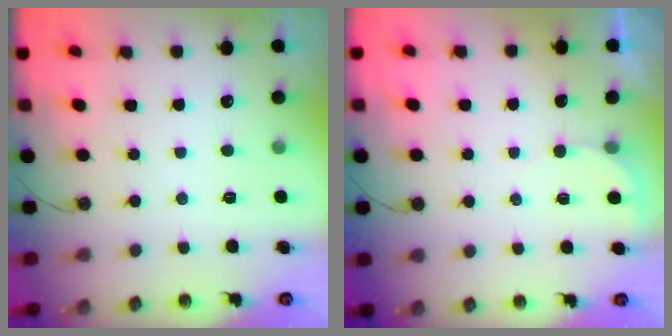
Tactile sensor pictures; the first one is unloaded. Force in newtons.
{"total": 1.6, "press": 1.6, "slide": 0.0}